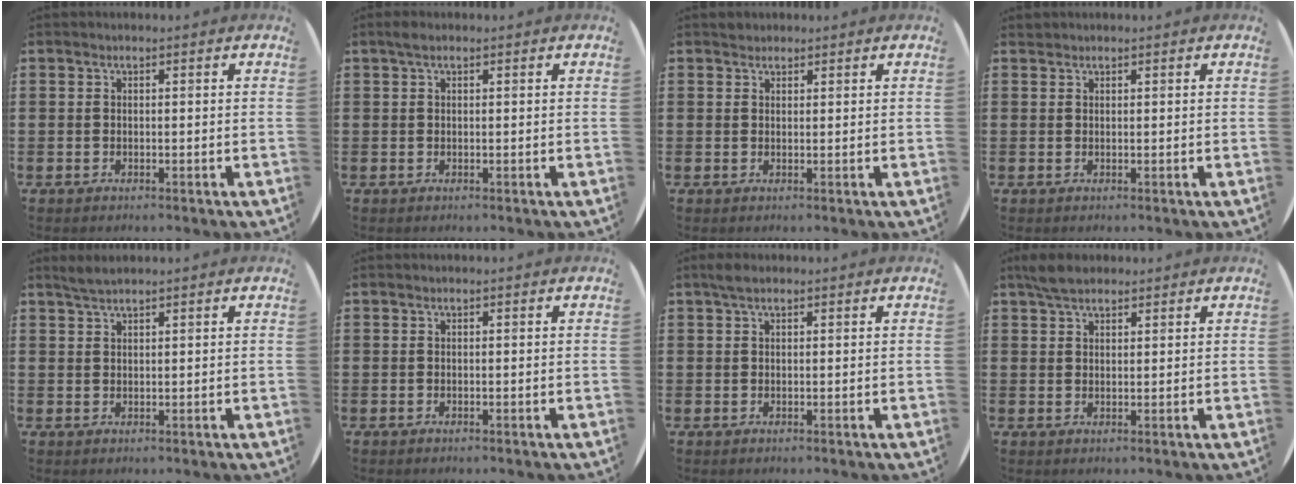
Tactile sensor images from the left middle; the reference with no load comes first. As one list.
[{"total": 0.9, "force": [0.6, 0.4, 0.6], "torque": [-0.014, 0.005, 0.009]}, {"total": 1.0, "force": [1.0, 0.4, -0.1], "torque": [0.008, -0.001, 0.018]}, {"total": 0.6, "force": [0.5, 0.1, -0.1], "torque": [0.001, 0.003, 0.011]}, {"total": 1.7, "force": [1.6, 0.0, 0.7], "torque": [-0.014, 0.002, 0.029]}, {"total": 0.0}, {"total": 1.4, "force": [1.0, 0.5, 0.9], "torque": [-0.019, 0.005, 0.018]}, {"total": 3.5, "force": [2.8, 1.3, 1.5], "torque": [-0.028, 0.003, 0.052]}]